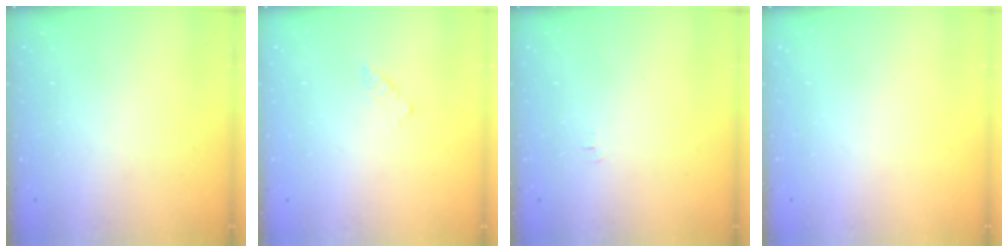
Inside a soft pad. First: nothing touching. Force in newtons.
{"total": 2.3, "press": 2.3, "slide": 0.4}
{"total": 4.3, "press": 4.2, "slide": 0.6}
{"total": 0.0}